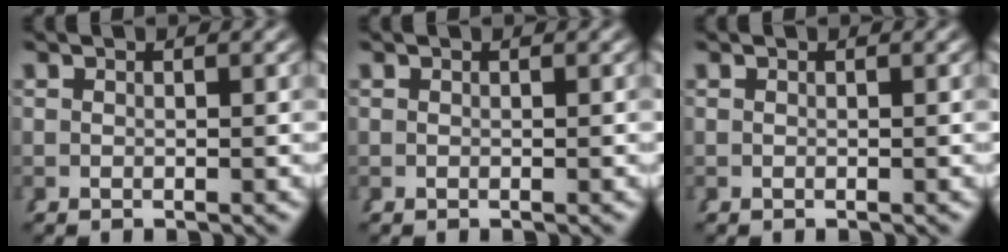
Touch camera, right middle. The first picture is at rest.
{"total": 0.0}
{"total": 0.0}